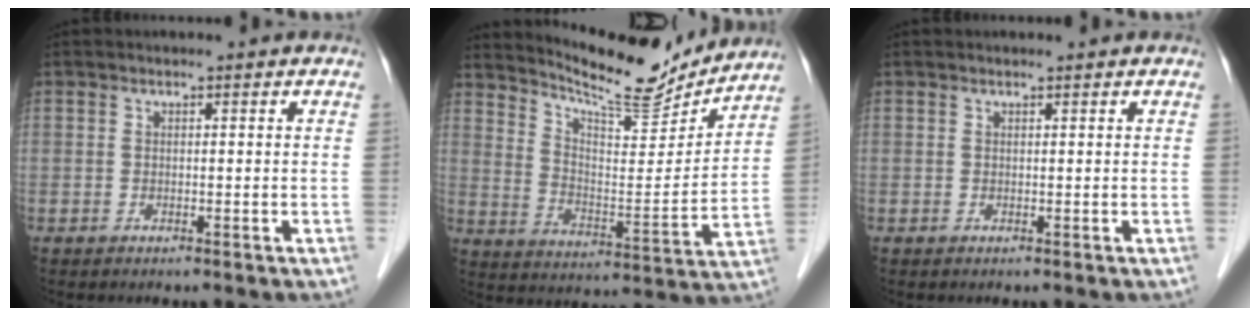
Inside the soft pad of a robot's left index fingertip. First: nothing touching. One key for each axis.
{"total": 14.8, "fx": 14.2, "fy": 1.5, "fz": 3.9, "tx": -0.075, "ty": -0.024, "tz": 0.218}
{"total": 0.5, "fx": 0.5, "fy": 0.0, "fz": 0.2, "tx": -0.008, "ty": 0.004, "tz": 0.010}